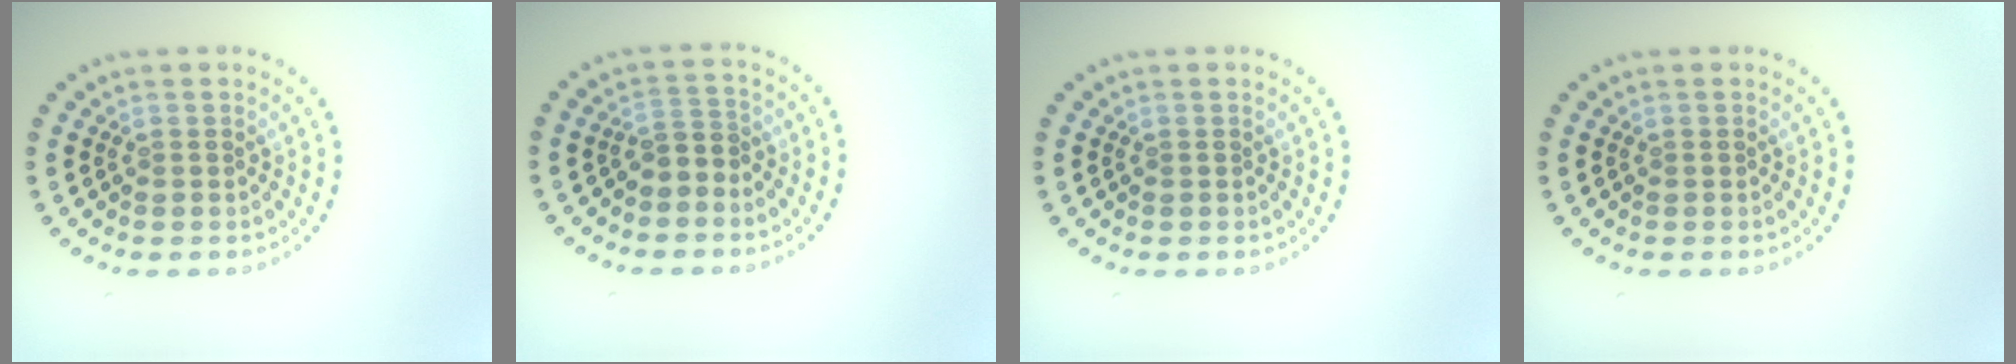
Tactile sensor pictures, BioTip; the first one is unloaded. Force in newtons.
{"total": 1.9, "press": 1.6, "slide": 1.0}
{"total": 0.0}
{"total": 0.0}